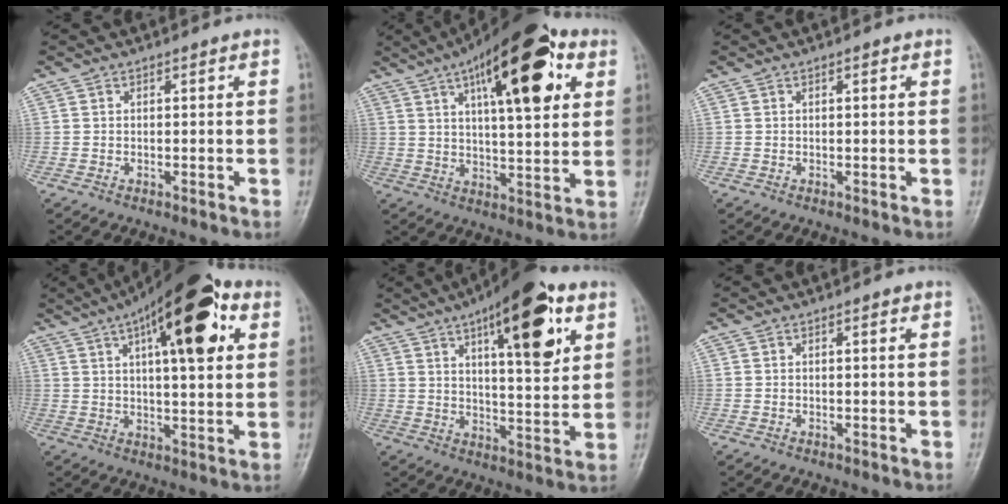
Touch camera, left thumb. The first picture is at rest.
{"total": 20.8, "force": [8.7, 7.6, 17.3], "torque": [-0.238, -0.009, 0.129]}
{"total": 0.7, "force": [0.2, 0.2, 0.6], "torque": [-0.009, 0.001, 0.003]}
{"total": 19.6, "force": [7.9, 7.0, 16.5], "torque": [-0.225, -0.001, 0.112]}
{"total": 18.8, "force": [8.7, 6.2, 15.4], "torque": [-0.195, -0.027, 0.127]}
{"total": 0.7, "force": [0.3, 0.2, 0.6], "torque": [-0.011, 0.000, 0.003]}